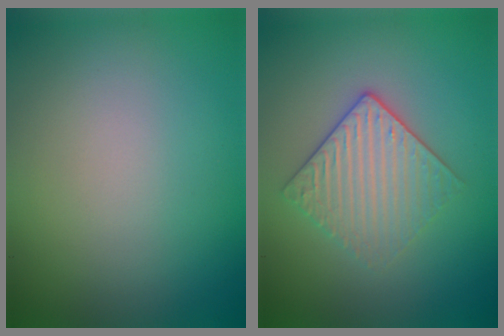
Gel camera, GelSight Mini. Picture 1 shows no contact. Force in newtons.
{"total": 3.4, "press": 3.1, "slide": 1.6}